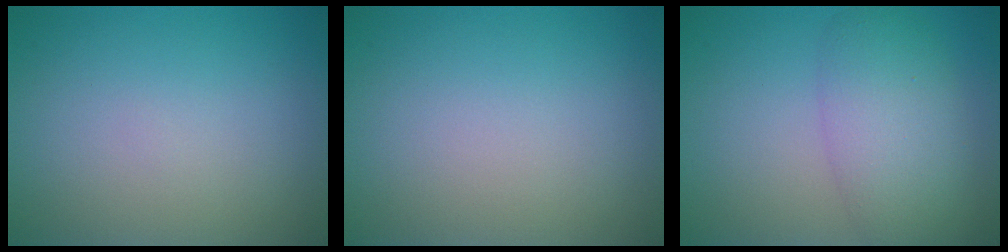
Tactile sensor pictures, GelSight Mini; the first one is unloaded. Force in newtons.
{"total": 0.0}
{"total": 5.6, "press": 5.6, "slide": 0.1}